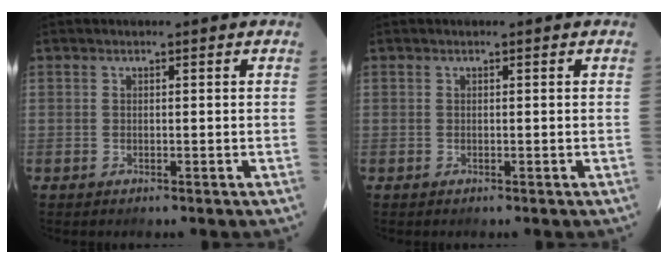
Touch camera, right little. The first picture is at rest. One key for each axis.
{"total": 0.0}